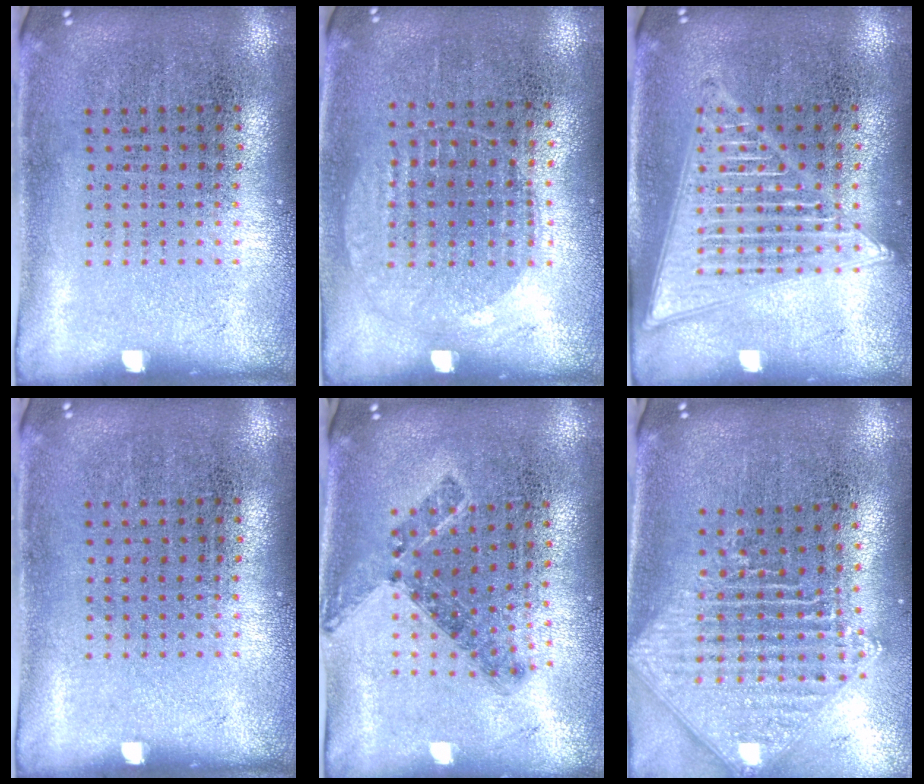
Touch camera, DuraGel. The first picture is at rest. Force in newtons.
{"total": 0.9, "press": 0.8, "slide": 0.4}
{"total": 2.7, "press": 2.7, "slide": 0.2}
{"total": 0.0}
{"total": 0.8, "press": 0.7, "slide": 0.3}
{"total": 2.4, "press": 1.9, "slide": 1.5}